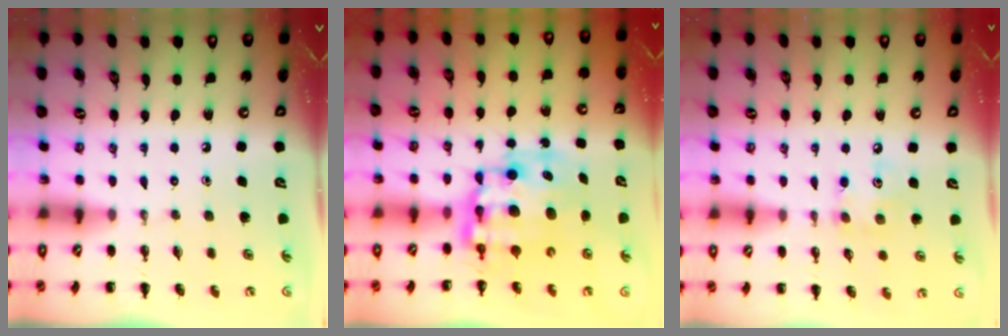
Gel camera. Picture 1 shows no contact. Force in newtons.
{"total": 11.3, "press": 10.9, "slide": 2.8}
{"total": 5.0, "press": 5.0, "slide": 0.5}